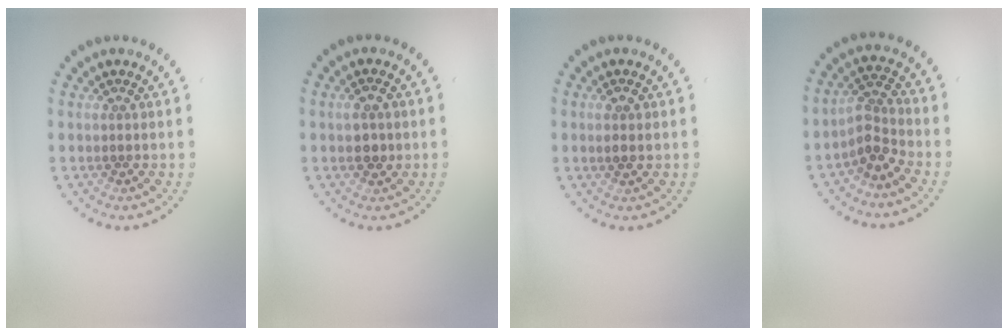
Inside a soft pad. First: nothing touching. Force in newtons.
{"total": 2.1, "press": 2.1, "slide": 0.2}
{"total": 1.4, "press": 1.4, "slide": 0.5}
{"total": 2.7, "press": 2.0, "slide": 1.8}